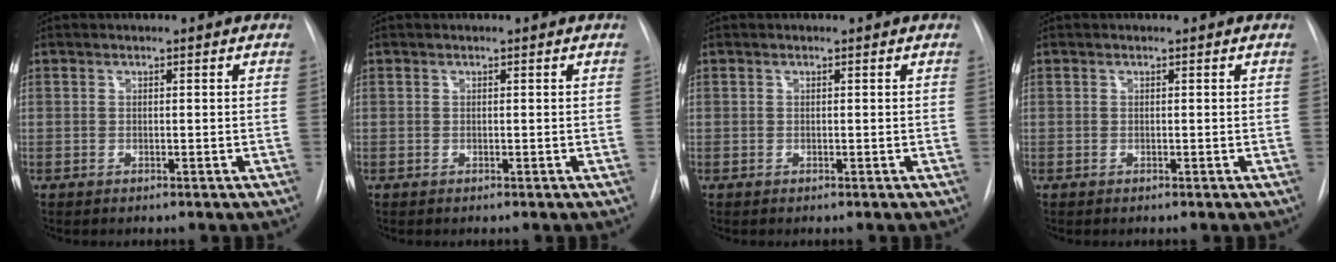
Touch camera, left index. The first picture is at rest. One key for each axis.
{"total": 0.0}
{"total": 0.0}
{"total": 0.0}